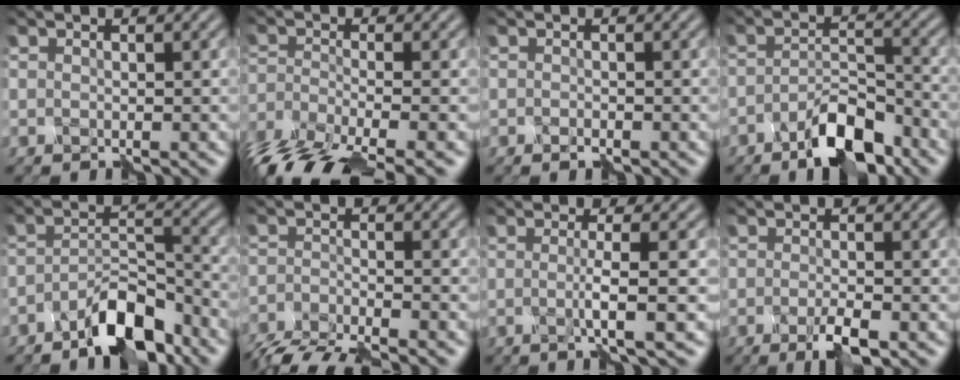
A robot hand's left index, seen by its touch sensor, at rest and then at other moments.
{"total": 10.3, "force": [-7.8, 2.9, 6.1], "torque": [-0.145, -0.029, -0.140]}
{"total": 0.7, "force": [-0.6, 0.1, 0.2], "torque": [-0.008, 0.001, -0.009]}
{"total": 4.6, "force": [-3.6, 1.0, 2.7], "torque": [-0.054, 0.006, -0.068]}
{"total": 5.3, "force": [-4.3, 1.1, 2.9], "torque": [-0.057, 0.009, -0.080]}
{"total": 6.3, "force": [-5.8, 0.7, 2.4], "torque": [-0.059, -0.020, -0.109]}
{"total": 2.7, "force": [-0.4, 0.0, 2.7], "torque": [-0.050, -0.003, -0.012]}
{"total": 2.5, "force": [-1.5, 0.1, 2.0], "torque": [-0.050, 0.001, -0.031]}